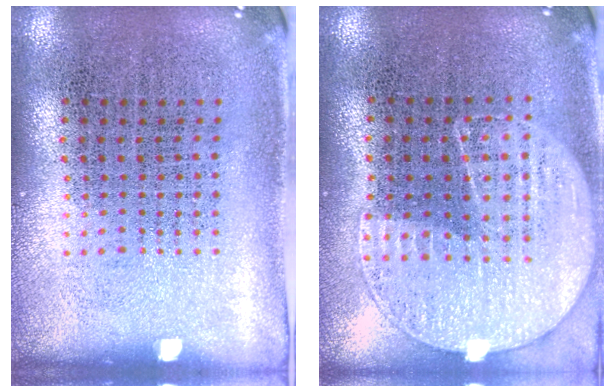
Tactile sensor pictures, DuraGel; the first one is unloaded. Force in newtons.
{"total": 1.1, "press": 1.0, "slide": 0.4}